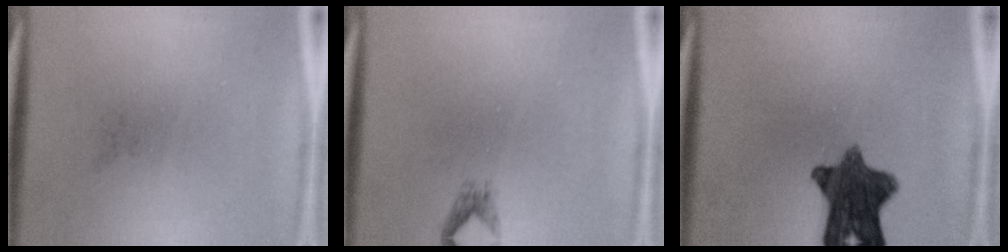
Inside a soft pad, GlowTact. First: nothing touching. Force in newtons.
{"total": 1.1}
{"total": 10.6}